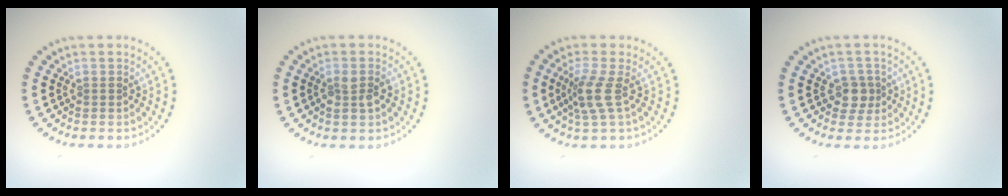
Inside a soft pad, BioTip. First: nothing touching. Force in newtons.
{"total": 1.6, "press": 1.5, "slide": 0.5}
{"total": 2.7, "press": 2.1, "slide": 1.7}
{"total": 2.0, "press": 1.8, "slide": 1.0}